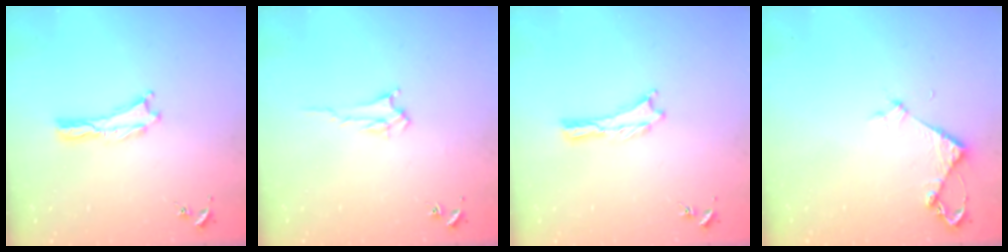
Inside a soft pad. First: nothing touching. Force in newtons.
{"total": 2.8, "press": 2.8, "slide": 0.4}
{"total": 0.0}
{"total": 3.2, "press": 3.2, "slide": 0.2}